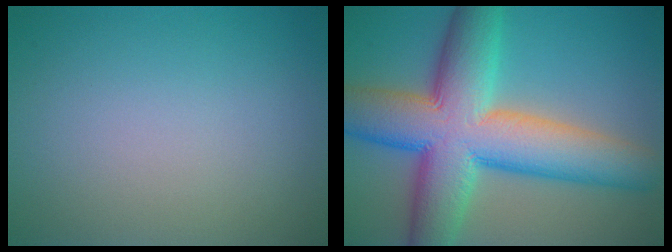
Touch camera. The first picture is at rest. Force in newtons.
{"total": 13.4, "press": 13.4, "slide": 0.5}